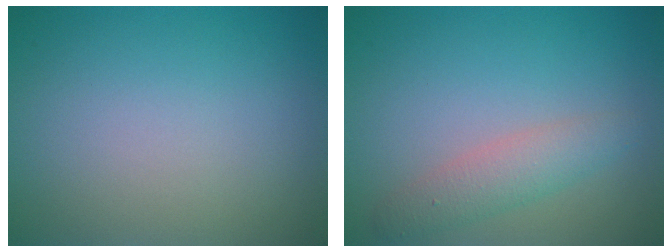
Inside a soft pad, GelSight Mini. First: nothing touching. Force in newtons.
{"total": 2.6, "press": 2.6, "slide": 0.2}